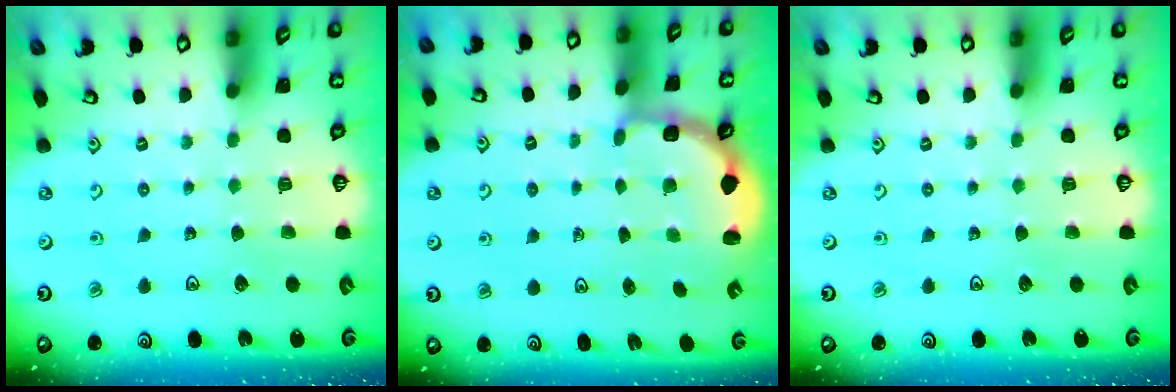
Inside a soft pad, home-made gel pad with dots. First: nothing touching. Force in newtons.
{"total": 2.8, "press": 2.5, "slide": 1.4}
{"total": 0.0}